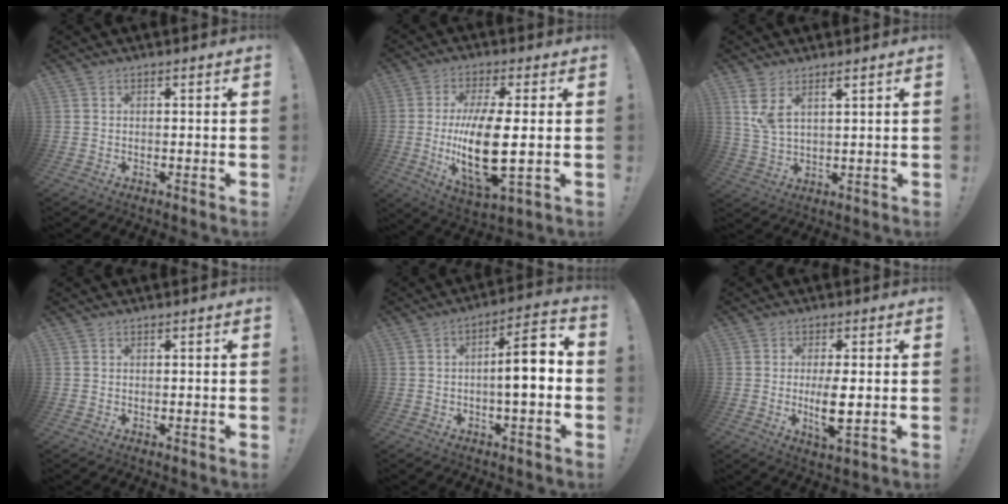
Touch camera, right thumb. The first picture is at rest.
{"total": 18.1, "force": [-1.1, 5.6, 17.1], "torque": [-0.335, -0.022, -0.019]}
{"total": 6.0, "force": [3.8, 2.0, 4.1], "torque": [-0.078, -0.018, 0.070]}
{"total": 0.0}
{"total": 10.1, "force": [-1.2, 2.4, 9.7], "torque": [-0.144, 0.005, -0.026]}
{"total": 7.3, "force": [-0.4, 1.7, 7.1], "torque": [-0.125, -0.019, -0.011]}